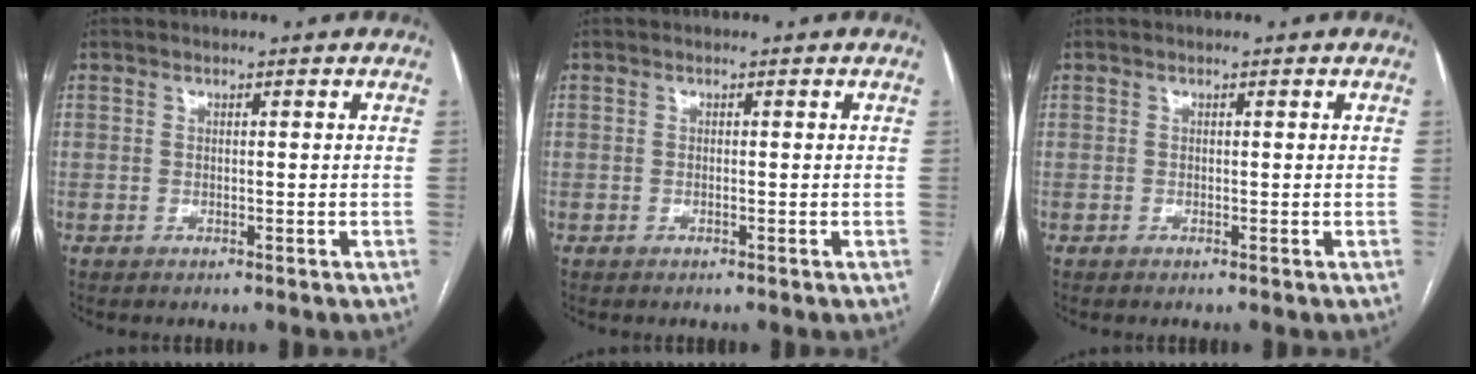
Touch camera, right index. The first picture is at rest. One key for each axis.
{"total": 0.0}
{"total": 0.0}